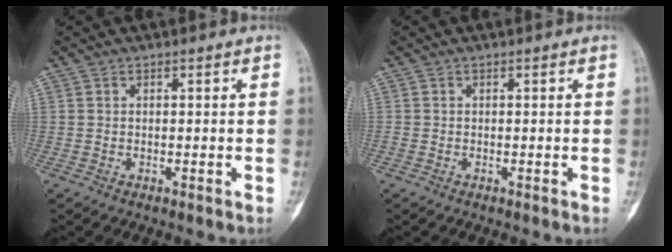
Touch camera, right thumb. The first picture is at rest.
{"total": 0.0}